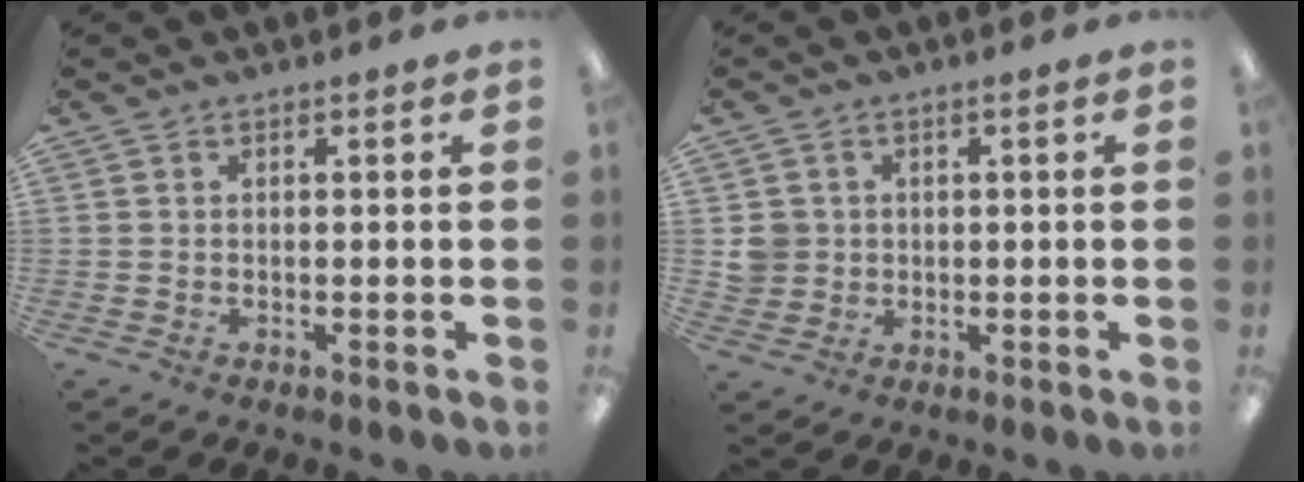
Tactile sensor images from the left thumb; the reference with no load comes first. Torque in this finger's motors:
{"motor_torque": [0.23, 0.60, 0.28, -0.30, 0.01]}